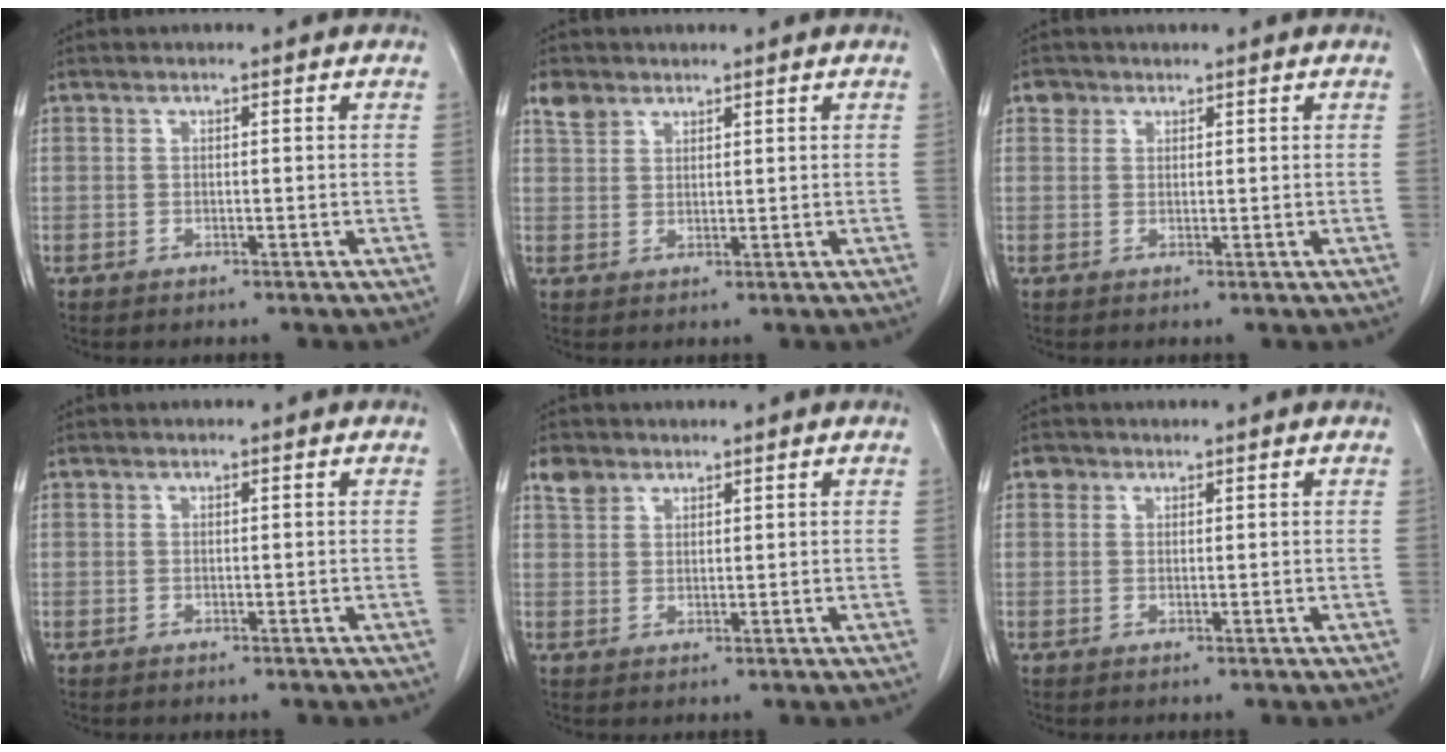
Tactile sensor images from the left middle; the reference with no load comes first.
{"total": 3.0, "force": [2.3, 1.8, 0.7], "torque": [-0.017, 0.010, 0.047]}
{"total": 1.5, "force": [0.9, 1.2, 0.0], "torque": [0.010, 0.004, 0.010]}
{"total": 0.0}
{"total": 3.0, "force": [2.2, 1.9, 0.6], "torque": [-0.015, 0.011, 0.045]}
{"total": 1.2, "force": [0.7, 0.9, 0.0], "torque": [0.008, 0.004, 0.008]}